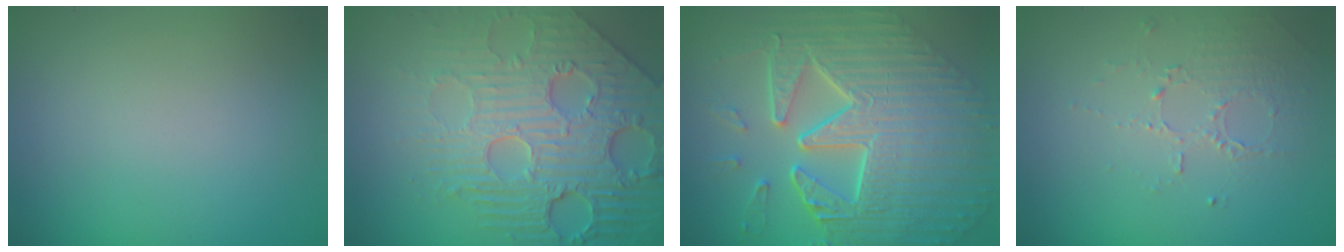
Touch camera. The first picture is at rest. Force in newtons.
{"total": 8.6, "press": 5.9, "slide": 6.2}
{"total": 10.8, "press": 7.4, "slide": 7.9}
{"total": 1.6, "press": 1.0, "slide": 1.3}